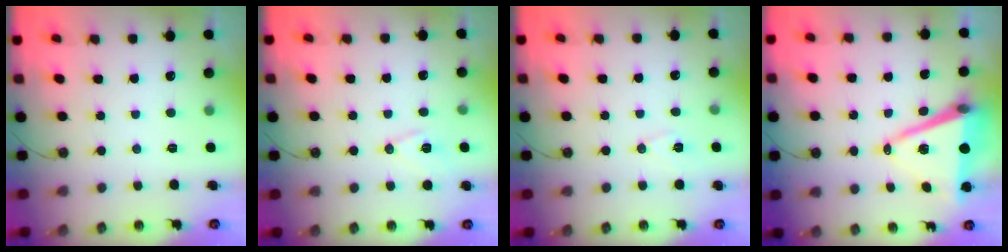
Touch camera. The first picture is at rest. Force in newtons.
{"total": 8.6, "press": 7.9, "slide": 3.5}
{"total": 7.2, "press": 5.6, "slide": 4.6}
{"total": 12.1, "press": 11.4, "slide": 4.1}